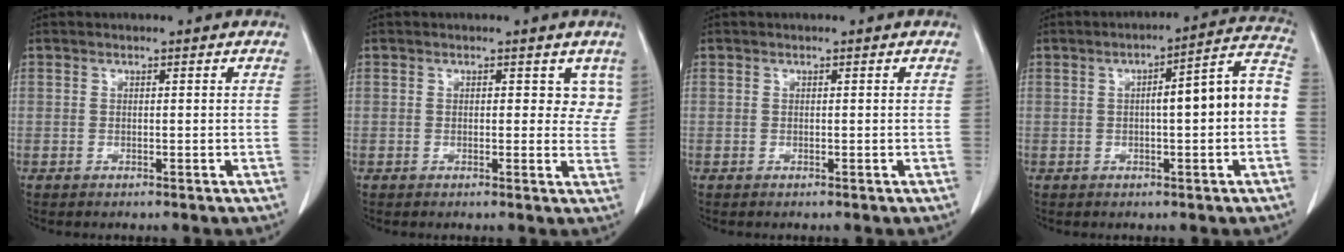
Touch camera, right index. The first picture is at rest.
{"total": 3.5, "force": [1.8, 2.3, 2.0], "torque": [0.001, 0.000, 0.013]}
{"total": 0.0}
{"total": 10.3, "force": [-0.7, 1.0, 10.3], "torque": [-0.136, 0.036, -0.011]}